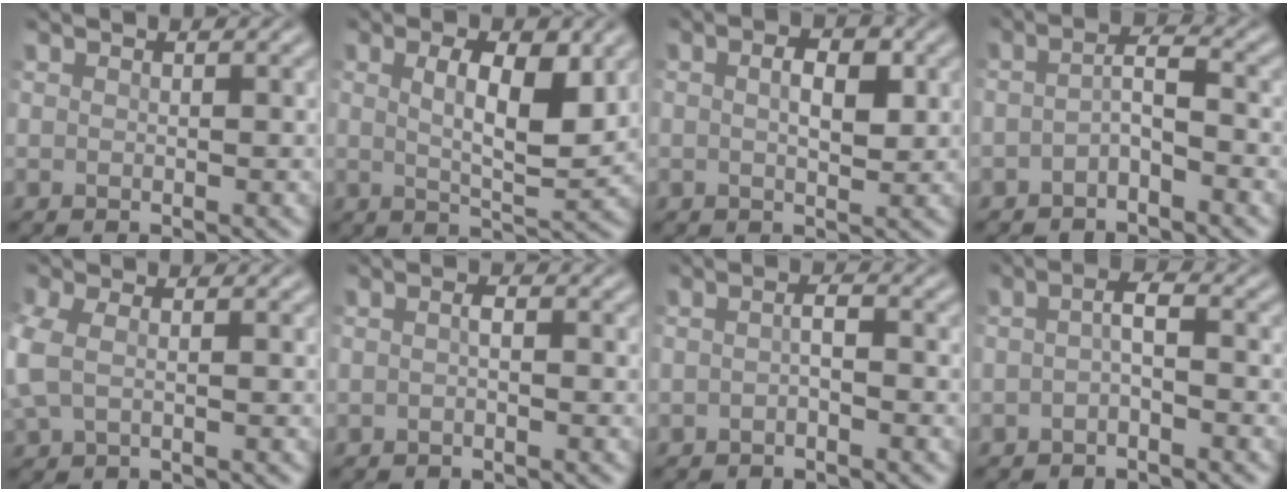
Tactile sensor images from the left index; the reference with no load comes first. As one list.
[{"total": 5.5, "force": [1.4, 1.8, 5.0], "torque": [-0.082, -0.005, 0.022]}, {"total": 3.4, "force": [0.5, 1.7, 2.9], "torque": [-0.044, -0.006, 0.008]}, {"total": 2.3, "force": [-1.4, 0.6, 1.7], "torque": [-0.035, 0.006, -0.034]}, {"total": 2.8, "force": [-0.2, 1.7, 2.3], "torque": [-0.073, 0.002, -0.010]}, {"total": 0.9, "force": [-0.5, 0.2, 0.7], "torque": [-0.017, 0.001, -0.012]}, {"total": 1.3, "force": [-0.8, 0.3, 1.0], "torque": [-0.022, 0.001, -0.019]}, {"total": 1.9, "force": [-0.9, 0.5, 1.6], "torque": [-0.034, 0.004, -0.022]}]